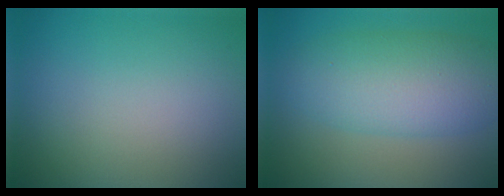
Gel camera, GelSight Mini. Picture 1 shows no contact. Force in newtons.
{"total": 7.2, "press": 7.2, "slide": 0.2}